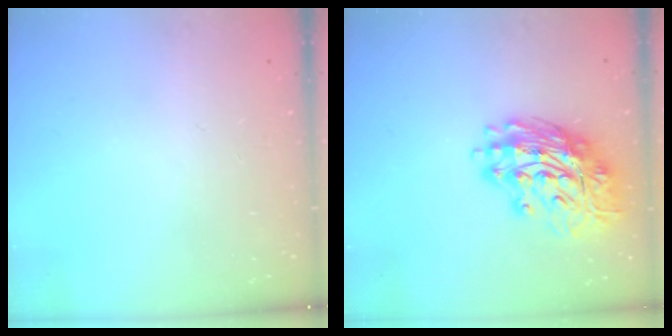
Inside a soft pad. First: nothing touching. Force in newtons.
{"total": 16.8, "press": 16.7, "slide": 1.9}